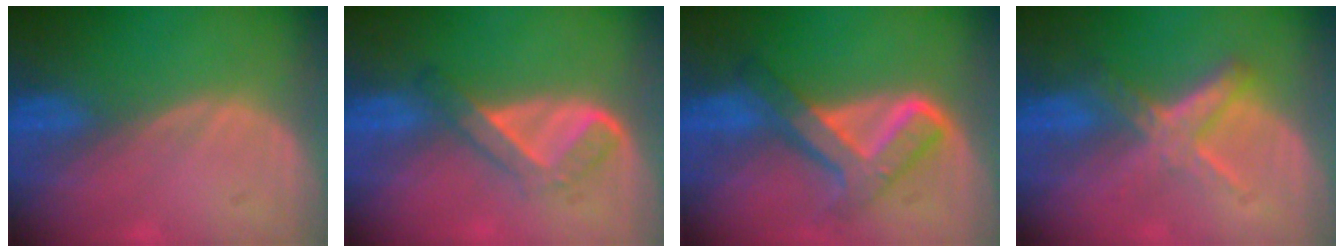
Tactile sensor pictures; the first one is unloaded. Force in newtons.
{"total": 5.5, "press": 4.6, "slide": 3.0}
{"total": 7.6, "press": 7.5, "slide": 0.4}
{"total": 5.8, "press": 5.5, "slide": 1.8}